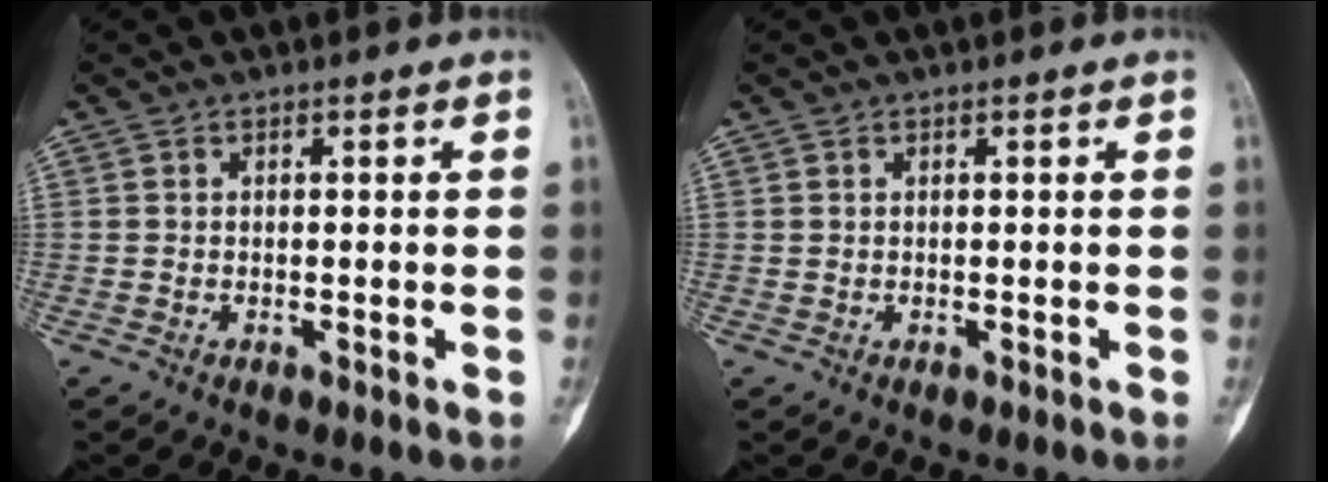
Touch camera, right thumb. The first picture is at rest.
{"total": 0.0}